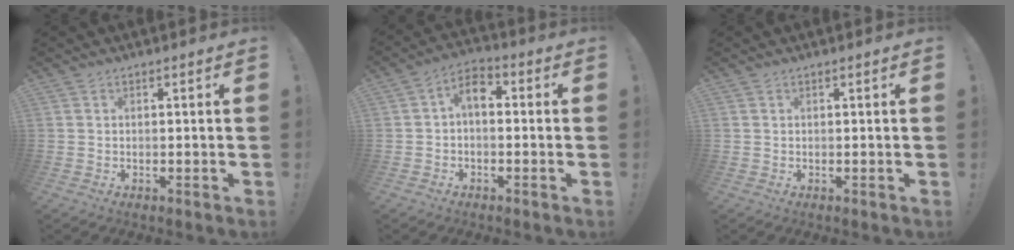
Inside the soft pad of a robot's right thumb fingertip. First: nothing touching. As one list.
[{"total": 5.3, "force": [-0.2, 3.2, 4.2], "torque": [-0.079, 0.002, -0.005]}, {"total": 0.0}]